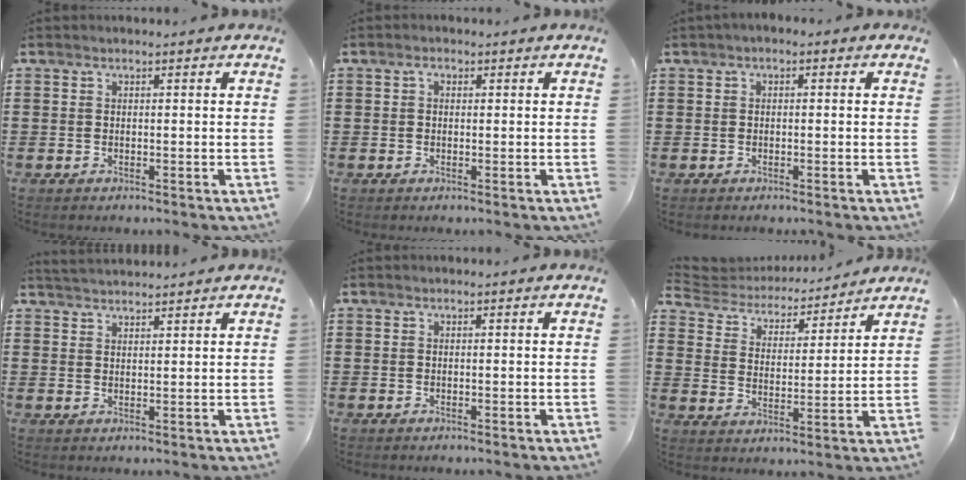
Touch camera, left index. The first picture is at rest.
{"total": 1.0, "force": [0.2, 0.7, 0.7], "torque": [-0.016, 0.007, 0.002]}
{"total": 0.8, "force": [-0.4, 0.5, 0.5], "torque": [-0.010, 0.002, -0.009]}
{"total": 2.3, "force": [2.3, -0.1, 0.1], "torque": [-0.008, -0.003, 0.044]}
{"total": 0.0}
{"total": 4.2, "force": [4.1, 0.8, 0.4], "torque": [-0.035, -0.031, 0.064]}